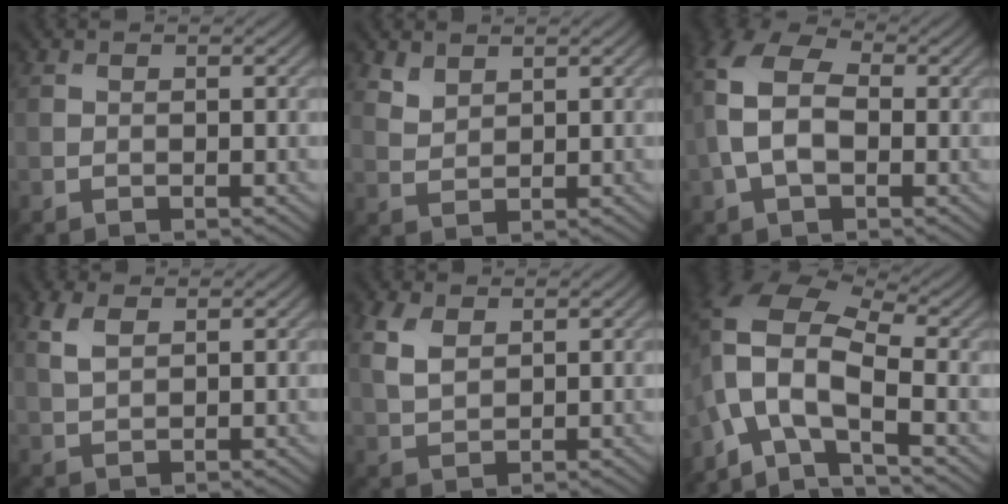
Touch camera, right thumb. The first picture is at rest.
{"total": 2.6, "force": [2.0, 1.3, 1.0], "torque": [-0.029, -0.003, 0.049]}
{"total": 9.3, "force": [-0.3, 5.7, 7.3], "torque": [-0.179, 0.016, -0.018]}
{"total": 3.3, "force": [1.6, 1.6, 2.3], "torque": [-0.065, 0.004, 0.034]}
{"total": 4.2, "force": [1.9, 2.4, 2.9], "torque": [-0.081, 0.003, 0.041]}
{"total": 10.5, "force": [-4.0, 4.6, 8.5], "torque": [-0.183, -0.006, -0.092]}